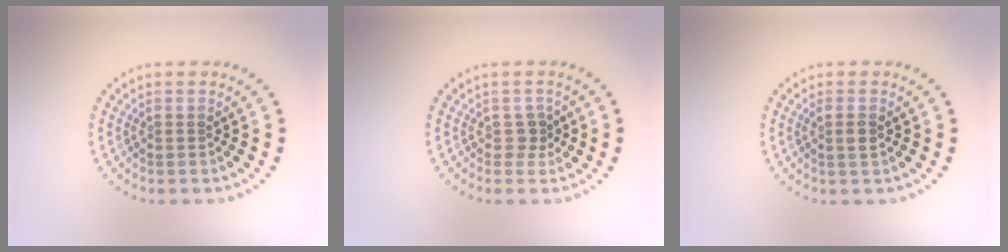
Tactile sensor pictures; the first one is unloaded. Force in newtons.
{"total": 1.3, "press": 1.0, "slide": 0.8}
{"total": 1.2, "press": 1.0, "slide": 0.5}